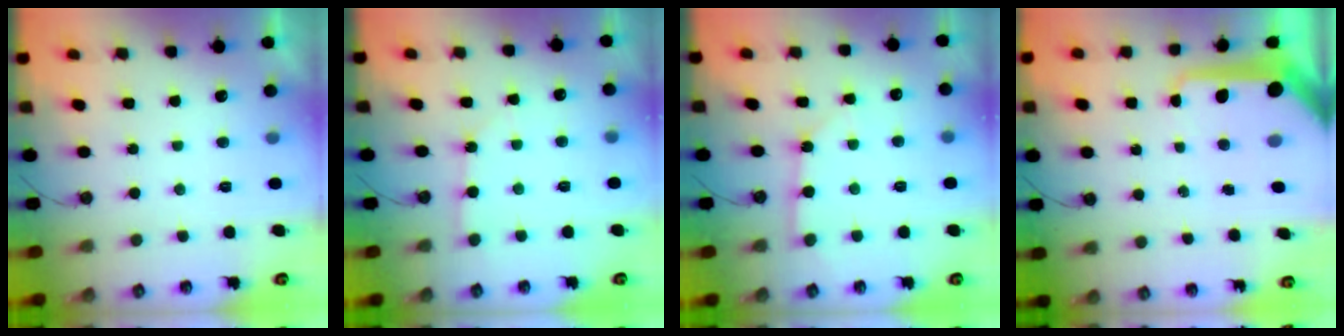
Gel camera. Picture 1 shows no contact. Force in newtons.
{"total": 2.1, "press": 2.1, "slide": 0.2}
{"total": 2.4, "press": 2.4, "slide": 0.3}
{"total": 16.4, "press": 16.3, "slide": 1.7}